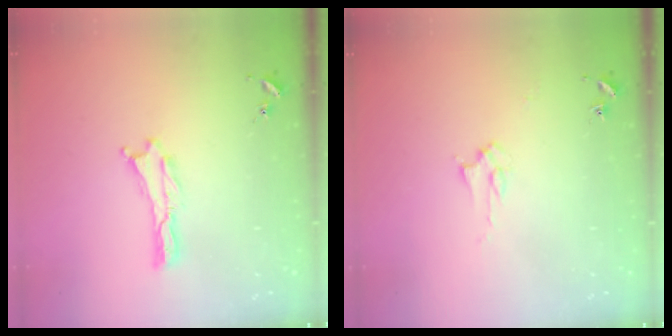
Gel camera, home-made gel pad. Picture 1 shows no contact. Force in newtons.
{"total": 2.8, "press": 2.8, "slide": 0.4}